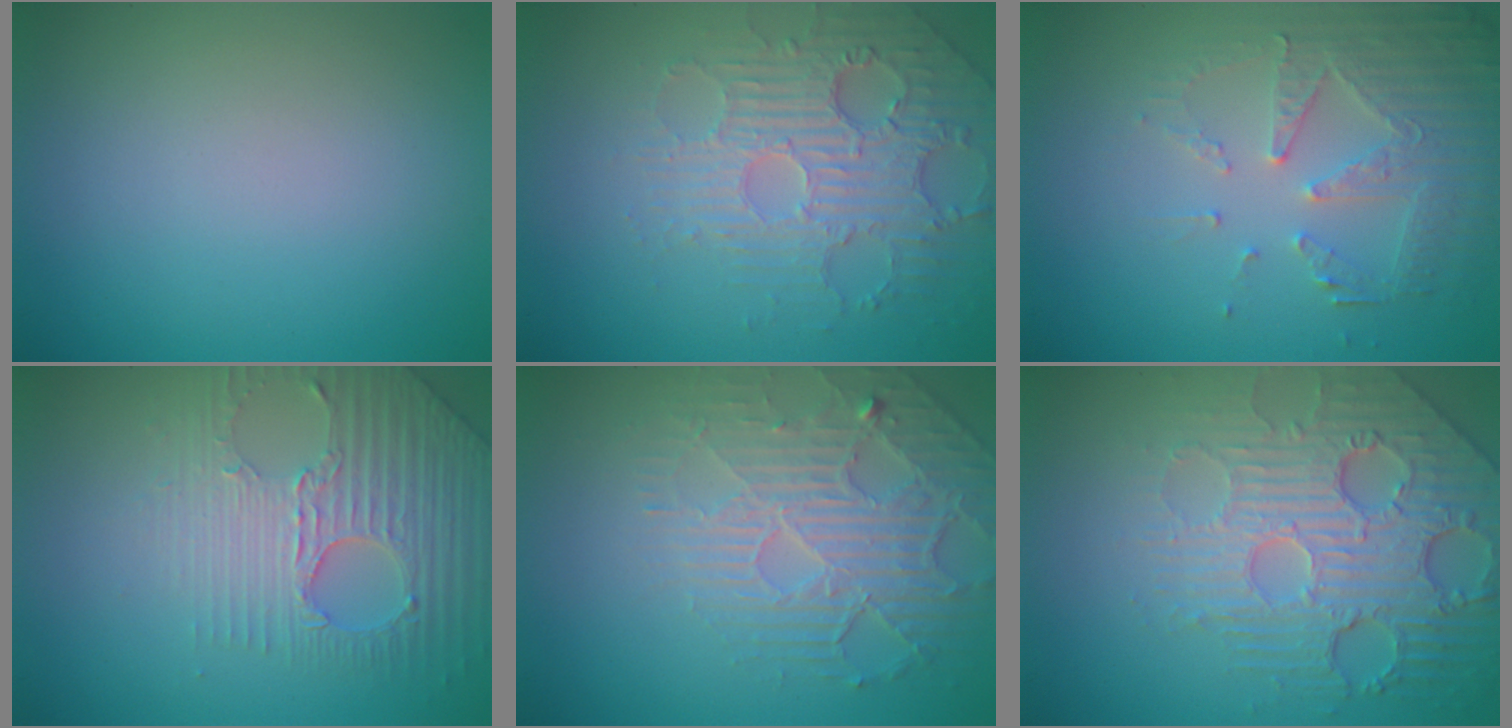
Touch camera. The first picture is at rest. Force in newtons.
{"total": 4.2, "press": 3.9, "slide": 1.7}
{"total": 5.4, "press": 3.8, "slide": 3.8}
{"total": 3.9, "press": 3.8, "slide": 1.1}
{"total": 4.2, "press": 3.8, "slide": 1.6}
{"total": 6.9, "press": 5.3, "slide": 4.4}